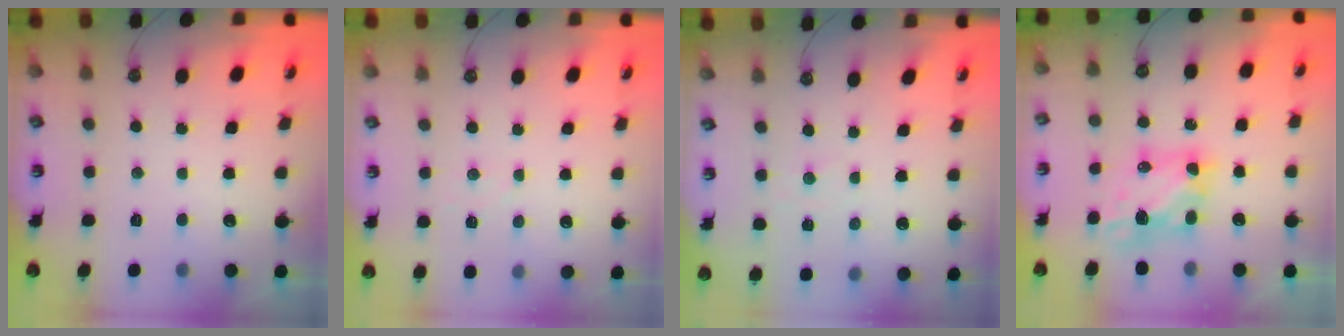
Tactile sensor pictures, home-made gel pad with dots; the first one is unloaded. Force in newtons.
{"total": 4.1, "press": 4.1, "slide": 0.6}
{"total": 1.9, "press": 1.9, "slide": 0.3}
{"total": 6.6, "press": 6.5, "slide": 0.7}